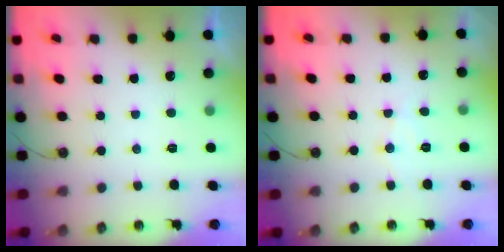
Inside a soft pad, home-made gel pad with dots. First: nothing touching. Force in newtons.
{"total": 5.9, "press": 5.9, "slide": 0.2}